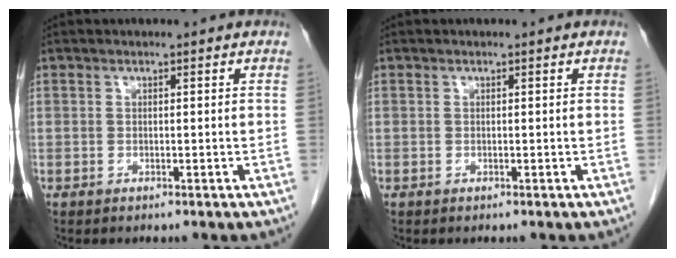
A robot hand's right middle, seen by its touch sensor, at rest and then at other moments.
{"total": 0.0}